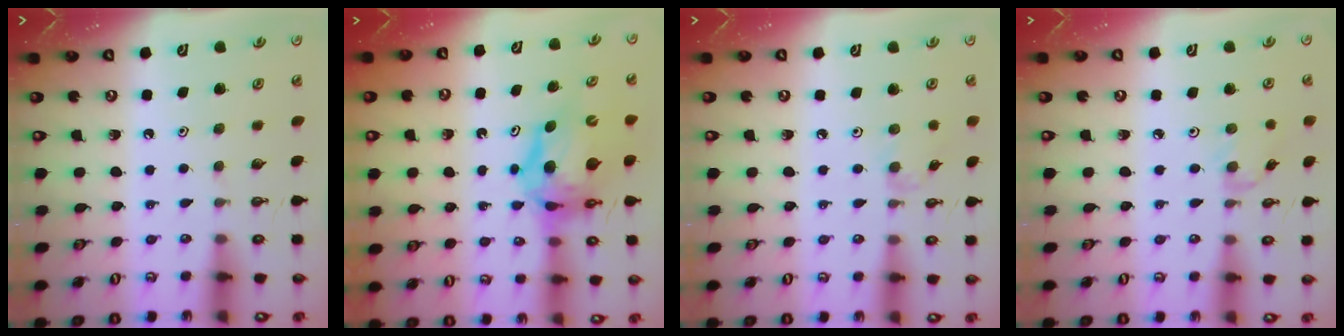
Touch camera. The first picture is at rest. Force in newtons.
{"total": 10.6, "press": 10.5, "slide": 1.1}
{"total": 2.5, "press": 2.5, "slide": 0.5}
{"total": 0.7, "press": 0.7, "slide": 0.2}